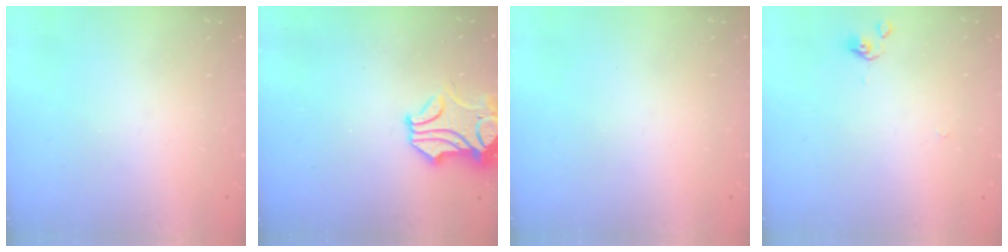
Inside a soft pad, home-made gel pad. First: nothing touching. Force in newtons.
{"total": 1.6, "press": 0.9, "slide": 1.3}
{"total": 0.0}
{"total": 0.0}